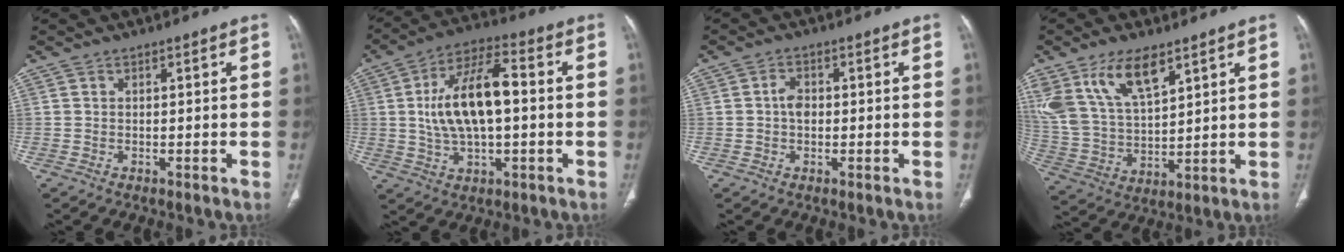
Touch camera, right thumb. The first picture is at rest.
{"total": 15.0, "force": [0.7, 6.8, 13.3], "torque": [-0.243, 0.024, 0.008]}
{"total": 2.8, "force": [0.0, 2.0, 2.0], "torque": [-0.030, 0.005, -0.007]}
{"total": 15.0, "force": [8.6, 6.8, 10.1], "torque": [-0.186, -0.027, 0.180]}